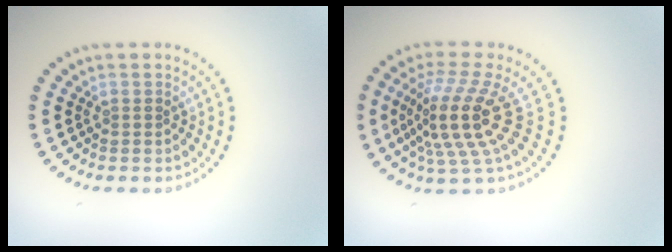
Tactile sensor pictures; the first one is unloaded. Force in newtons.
{"total": 5.4, "press": 4.0, "slide": 3.7}